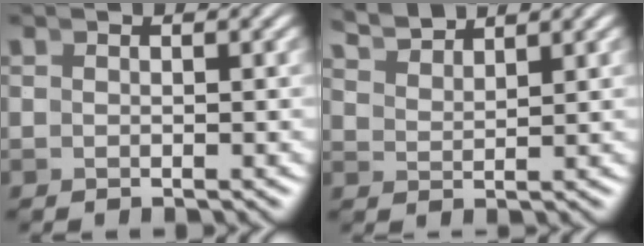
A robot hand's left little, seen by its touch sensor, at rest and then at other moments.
{"total": 3.4, "force": [3.4, 0.2, 0.7], "torque": [-0.010, 0.008, 0.062]}